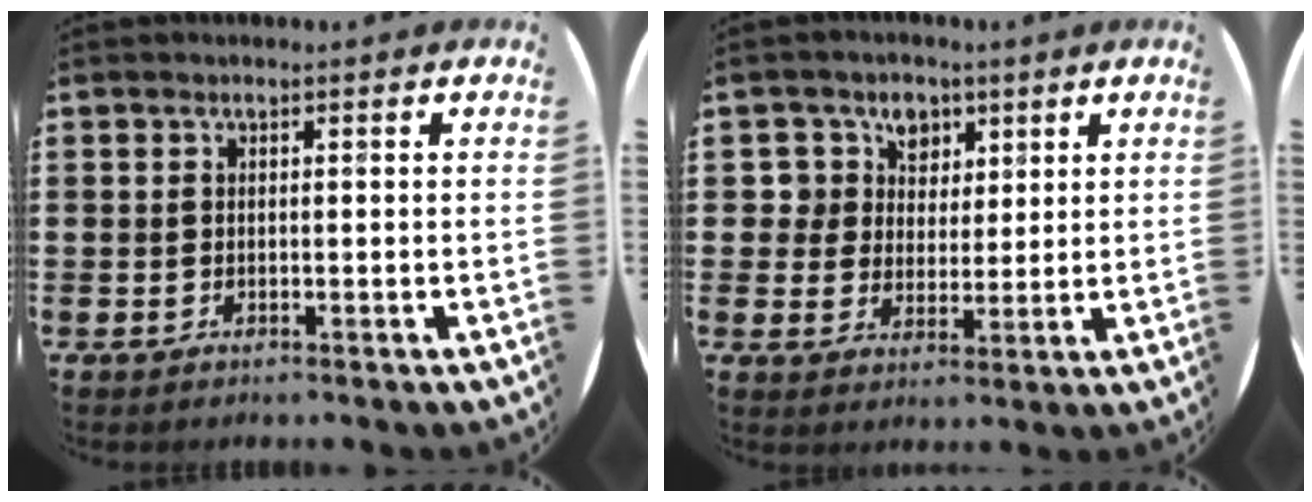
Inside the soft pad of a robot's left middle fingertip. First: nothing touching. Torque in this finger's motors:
{"motor_torque": [0.02, -0.19, 0.07, 0.00]}